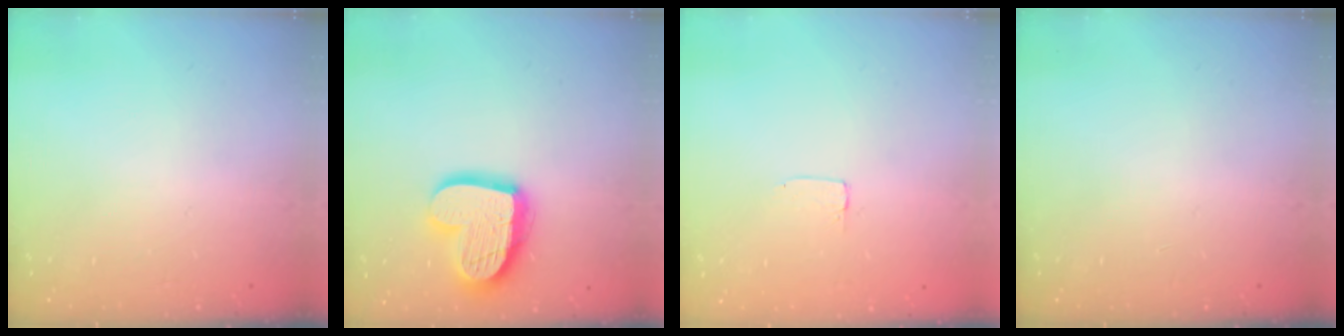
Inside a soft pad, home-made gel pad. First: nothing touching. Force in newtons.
{"total": 16.9, "press": 16.9, "slide": 1.6}
{"total": 1.2, "press": 1.2, "slide": 0.0}
{"total": 0.0}